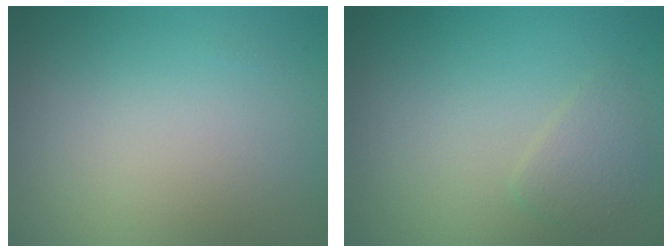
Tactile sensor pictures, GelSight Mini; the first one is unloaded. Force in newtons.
{"total": 1.5, "press": 1.5, "slide": 0.1}